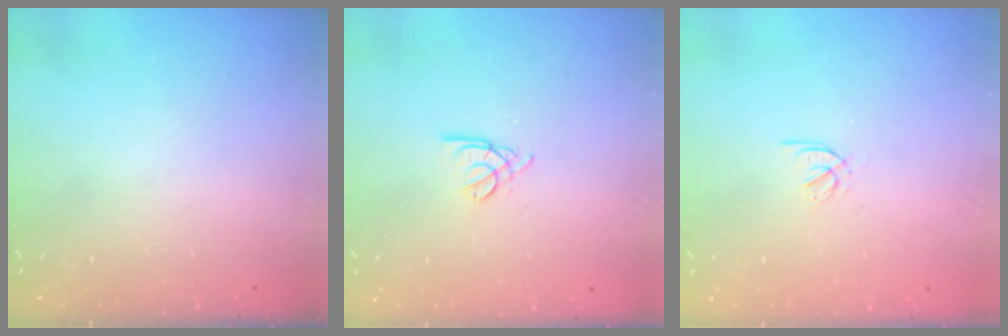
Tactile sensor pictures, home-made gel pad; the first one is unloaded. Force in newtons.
{"total": 2.6, "press": 2.5, "slide": 0.5}
{"total": 1.7, "press": 1.6, "slide": 0.6}